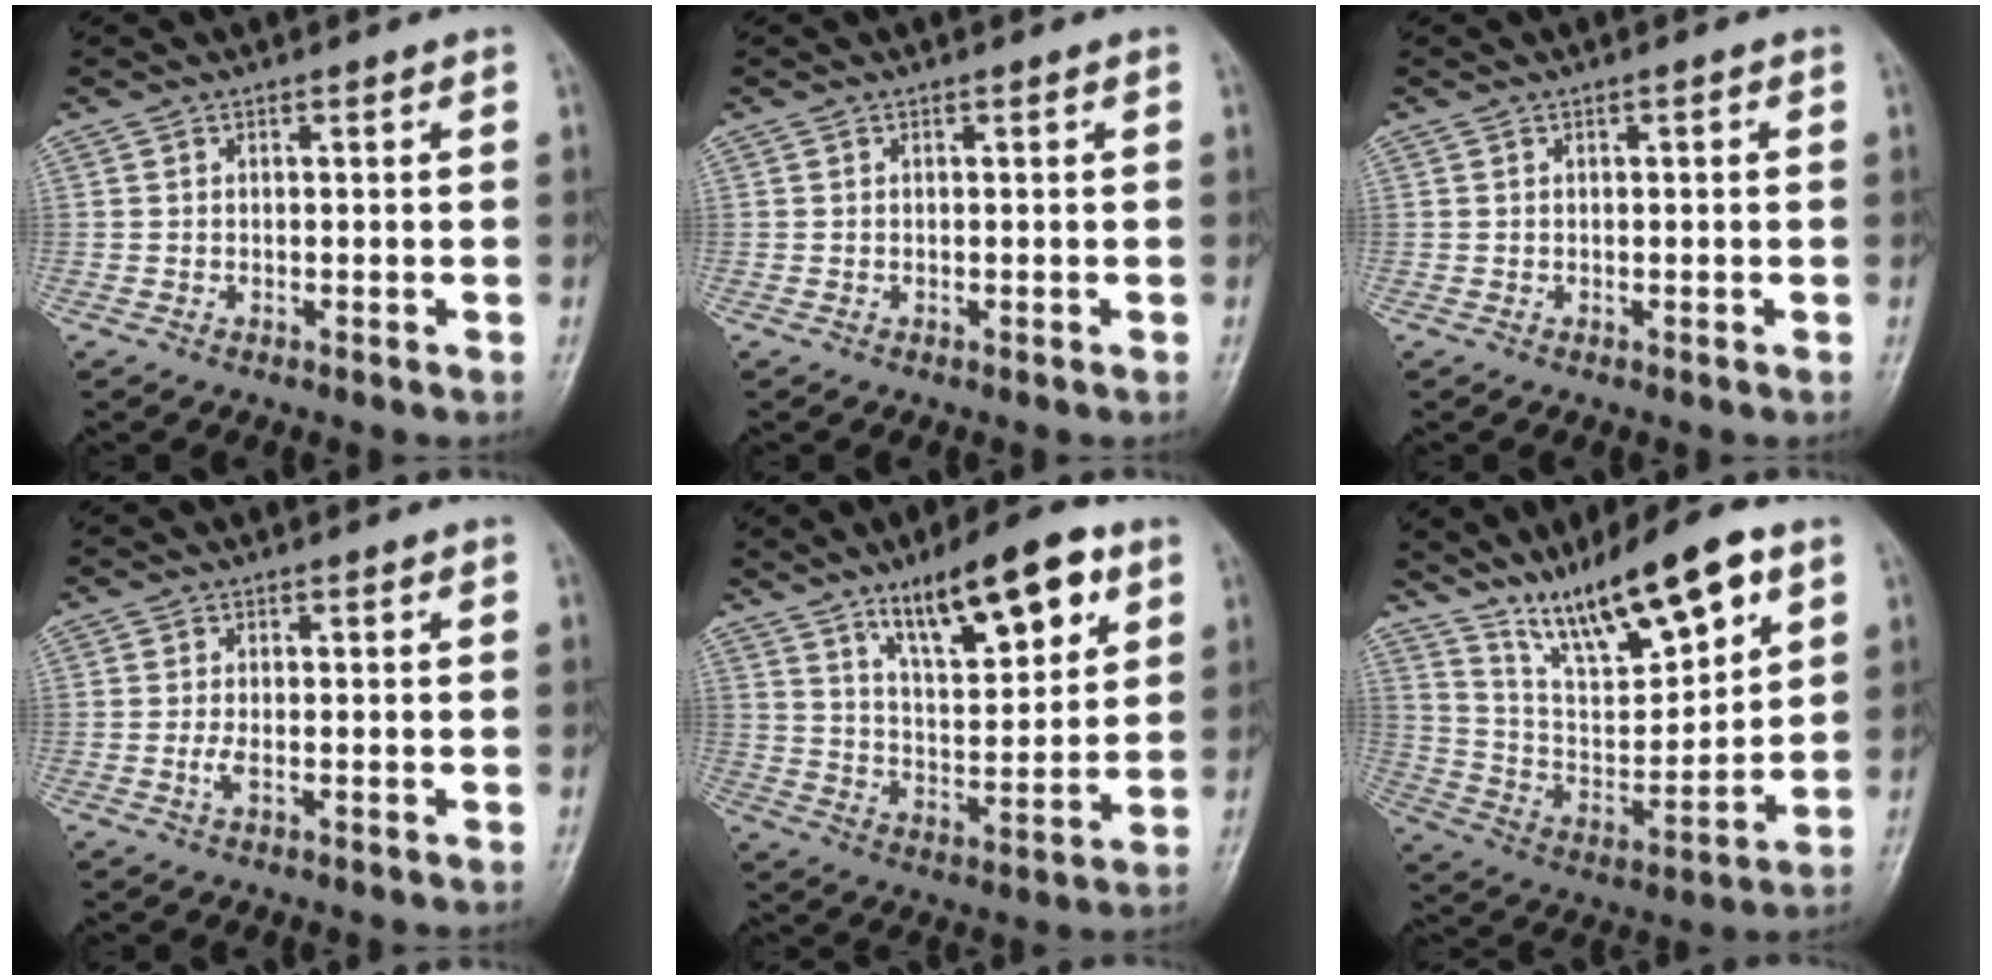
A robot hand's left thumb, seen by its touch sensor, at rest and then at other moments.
{"total": 0.0}
{"total": 0.8, "force": [0.2, 0.3, 0.7], "torque": [-0.010, 0.002, 0.001]}
{"total": 2.0, "force": [-0.4, 0.6, 1.9], "torque": [-0.047, 0.002, -0.008]}
{"total": 16.7, "force": [9.3, 5.8, 12.7], "torque": [-0.167, -0.039, 0.152]}
{"total": 19.0, "force": [12.1, 5.6, 13.5], "torque": [-0.196, -0.052, 0.224]}